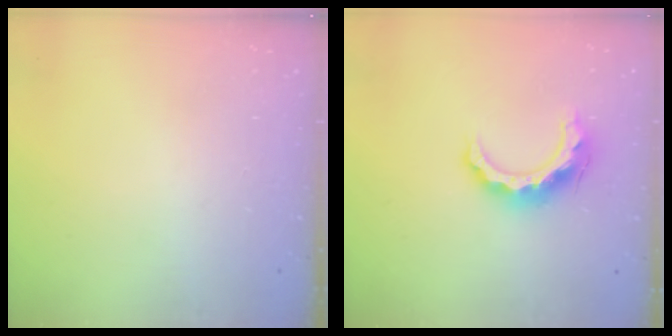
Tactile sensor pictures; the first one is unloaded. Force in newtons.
{"total": 11.9, "press": 11.9, "slide": 0.7}